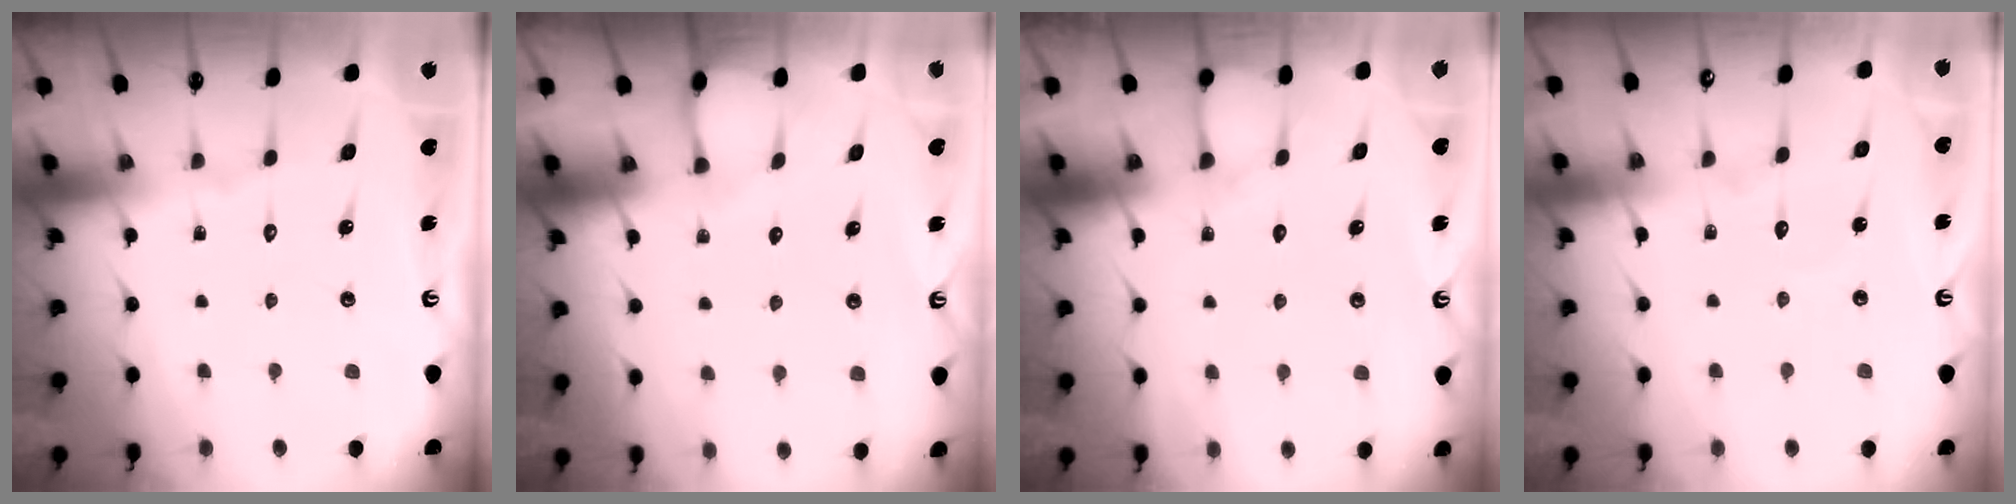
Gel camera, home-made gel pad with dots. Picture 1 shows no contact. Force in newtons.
{"total": 2.0, "press": 2.0, "slide": 0.3}
{"total": 3.5, "press": 3.4, "slide": 0.4}
{"total": 4.5, "press": 4.4, "slide": 0.5}